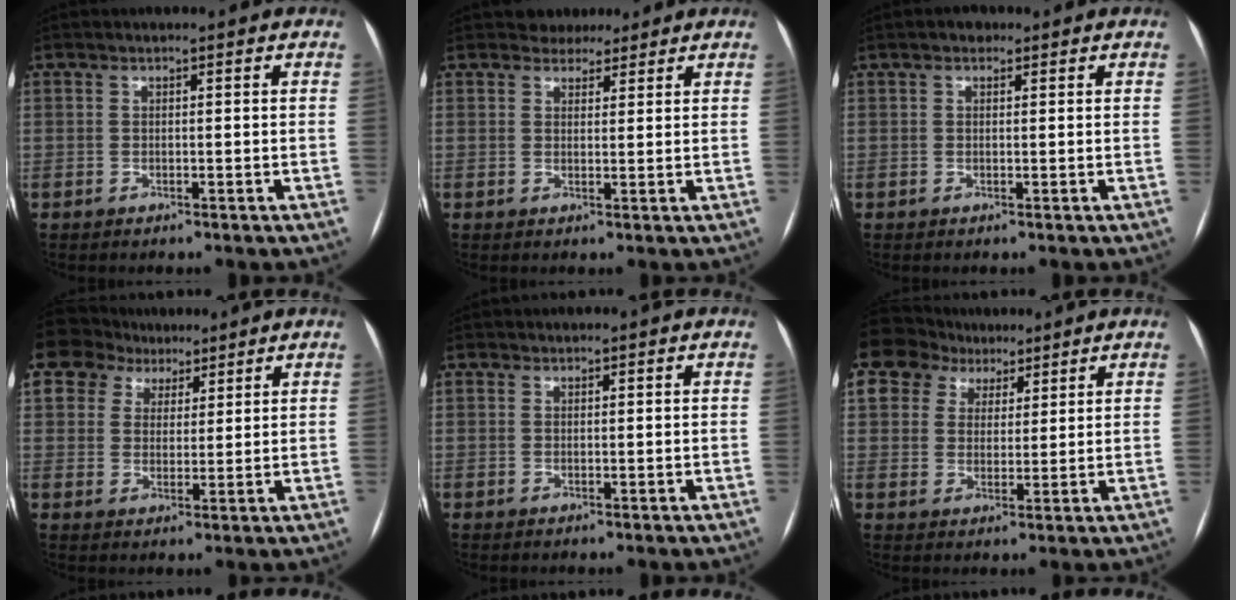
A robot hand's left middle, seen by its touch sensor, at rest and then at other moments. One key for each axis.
{"total": 3.2, "fx": 2.8, "fy": 1.6, "fz": -0.1, "tx": 0.004, "ty": 0.005, "tz": 0.039}
{"total": 1.4, "fx": 0.9, "fy": 0.9, "fz": 0.5, "tx": -0.011, "ty": 0.009, "tz": 0.011}
{"total": 6.2, "fx": 4.6, "fy": 4.1, "fz": 0.7, "tx": -0.003, "ty": 0.023, "tz": 0.082}
{"total": 2.1, "fx": -0.7, "fy": -1.5, "fz": -1.4, "tx": 0.046, "ty": -0.017, "tz": -0.016}
{"total": 9.7, "fx": 6.4, "fy": 6.9, "fz": 2.6, "tx": -0.060, "ty": 0.038, "tz": 0.116}